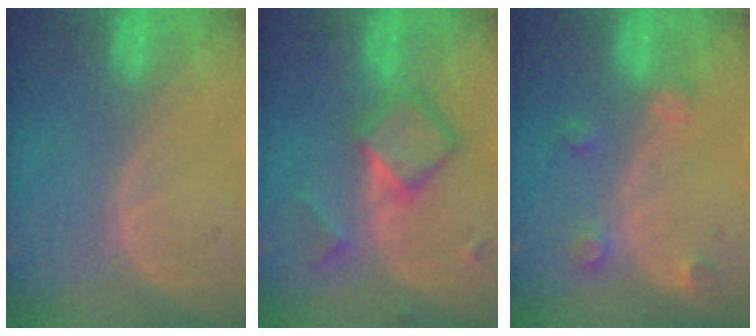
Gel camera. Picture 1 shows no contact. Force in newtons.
{"total": 6.2, "press": 6.2, "slide": 0.3}
{"total": 2.6, "press": 2.6, "slide": 0.3}